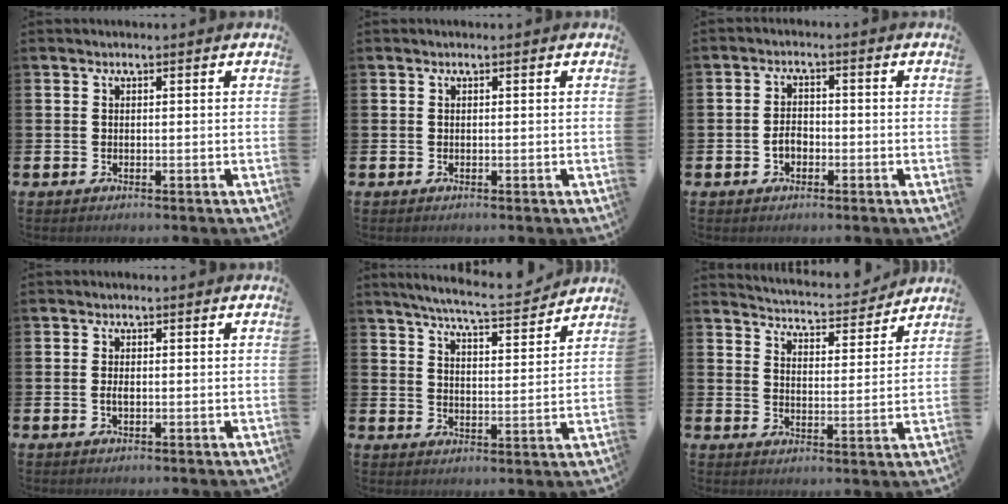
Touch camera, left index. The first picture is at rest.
{"total": 0.0}
{"total": 2.4, "force": [-0.9, 1.7, 1.4], "torque": [-0.018, 0.001, -0.022]}
{"total": 1.2, "force": [-0.2, 0.6, 1.1], "torque": [-0.019, 0.002, -0.005]}
{"total": 6.5, "force": [6.2, 0.0, 1.9], "torque": [-0.052, -0.042, 0.105]}
{"total": 4.9, "force": [4.8, 0.5, 0.2], "torque": [-0.021, -0.041, 0.080]}